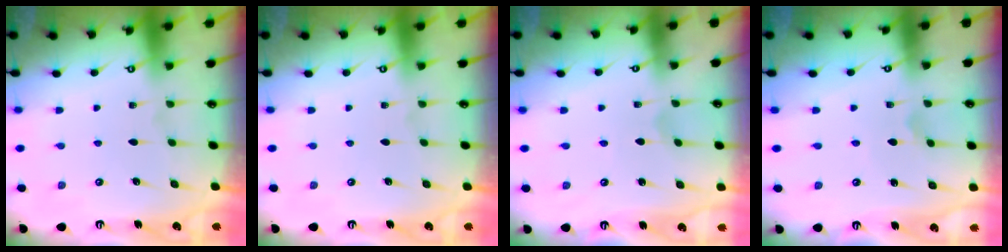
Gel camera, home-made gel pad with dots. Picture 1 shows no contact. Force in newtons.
{"total": 0.0}
{"total": 1.2, "press": 1.1, "slide": 0.1}
{"total": 1.7, "press": 1.6, "slide": 0.5}